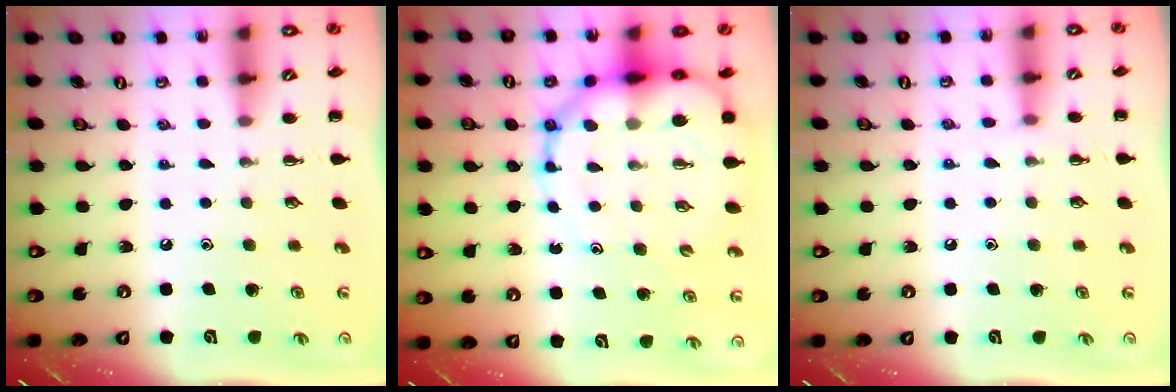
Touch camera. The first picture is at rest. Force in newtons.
{"total": 16.1, "press": 15.4, "slide": 4.5}
{"total": 6.6, "press": 6.2, "slide": 2.1}